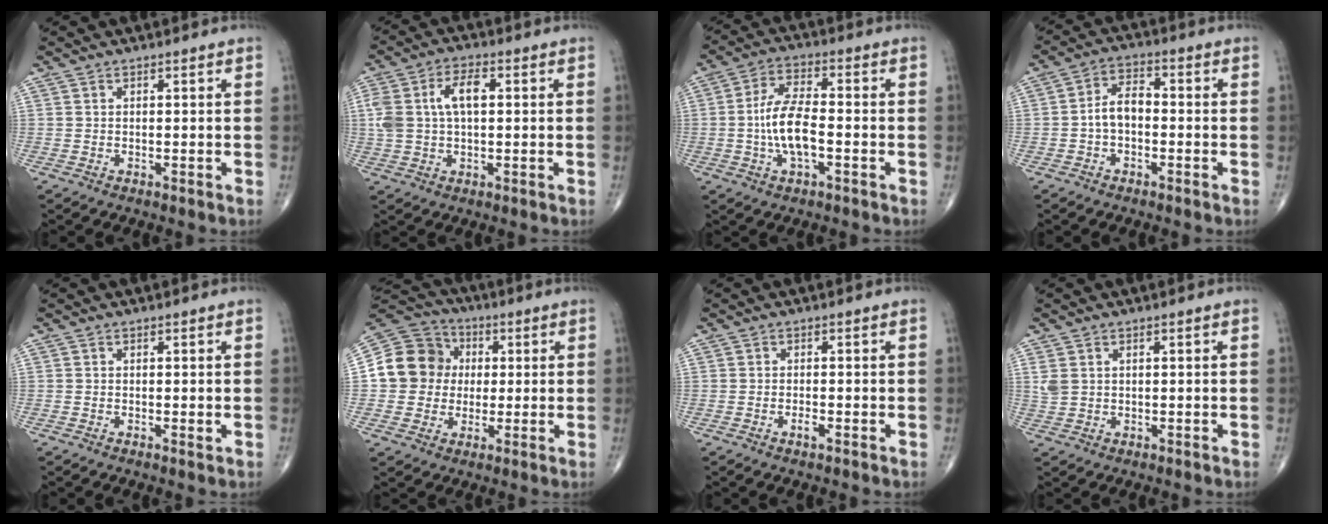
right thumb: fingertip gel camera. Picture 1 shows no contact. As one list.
[{"total": 9.1, "force": [1.5, 4.9, 7.5], "torque": [-0.159, 0.023, 0.031]}, {"total": 9.4, "force": [-1.7, 3.8, 8.4], "torque": [-0.170, 0.019, -0.036]}, {"total": 5.5, "force": [-1.1, 3.4, 4.2], "torque": [-0.070, 0.025, -0.029]}, {"total": 0.6, "force": [-0.1, 0.2, 0.5], "torque": [-0.011, -0.003, -0.004]}, {"total": 13.0, "force": [0.8, 12.0, 5.0], "torque": [-0.071, 0.027, 0.008]}, {"total": 1.3, "force": [-0.6, 0.4, 1.1], "torque": [-0.022, 0.001, -0.012]}, {"total": 2.2, "force": [0.7, 1.6, 1.3], "torque": [-0.032, 0.003, 0.022]}]